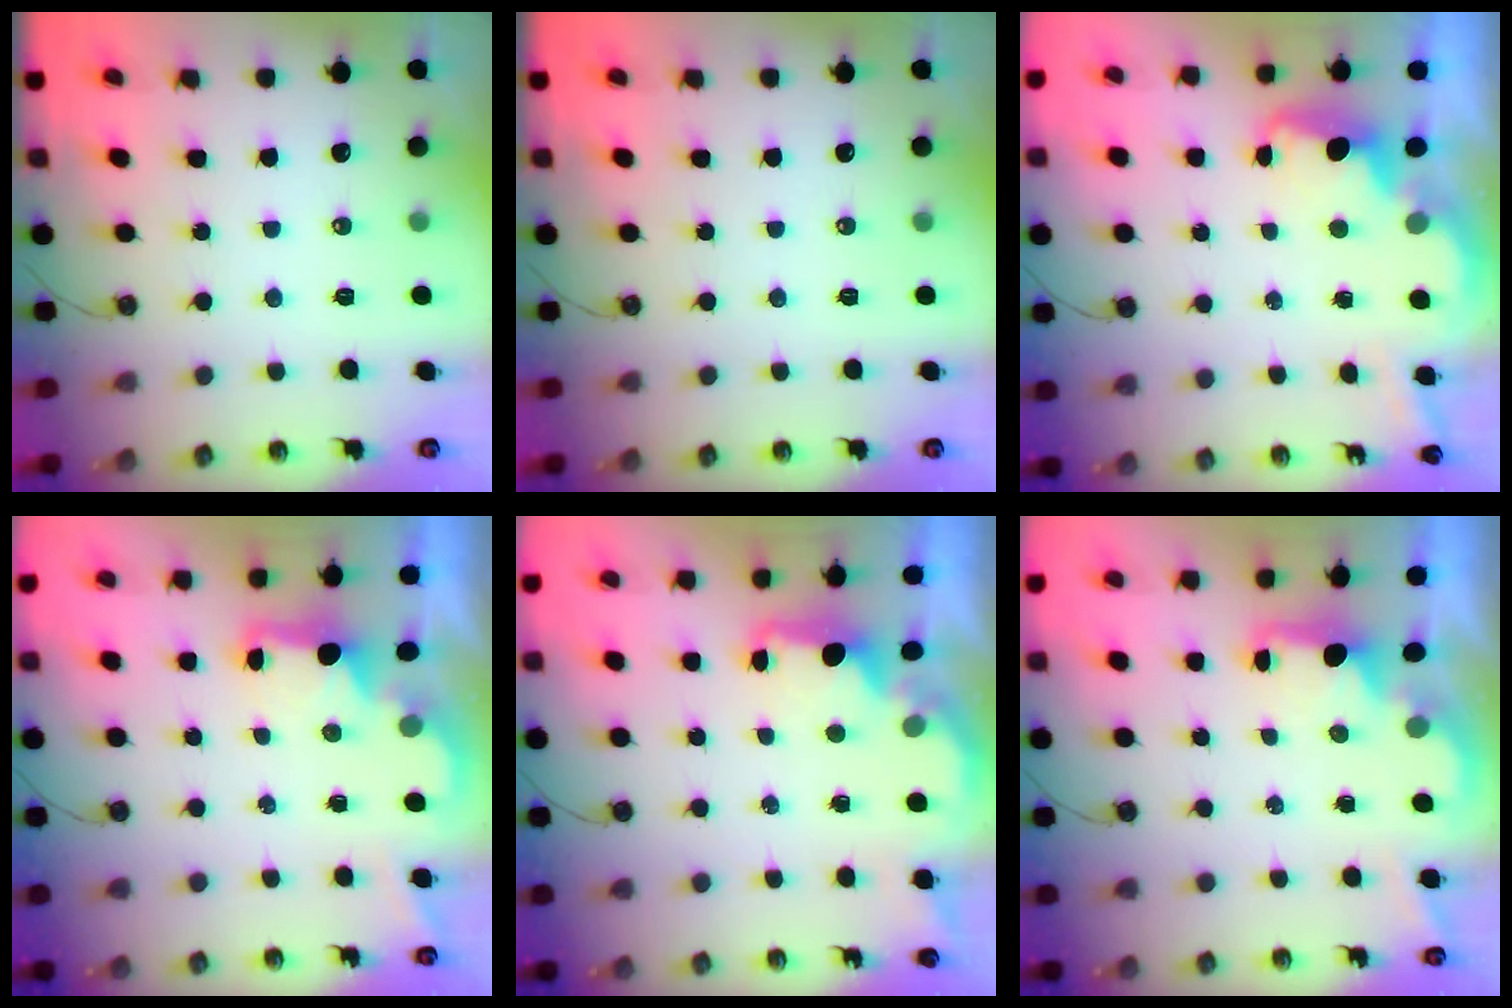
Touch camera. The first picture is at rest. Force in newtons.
{"total": 0.0}
{"total": 3.8, "press": 3.8, "slide": 0.7}
{"total": 2.1, "press": 2.0, "slide": 0.8}
{"total": 1.6, "press": 1.5, "slide": 0.5}
{"total": 1.7, "press": 1.6, "slide": 0.7}